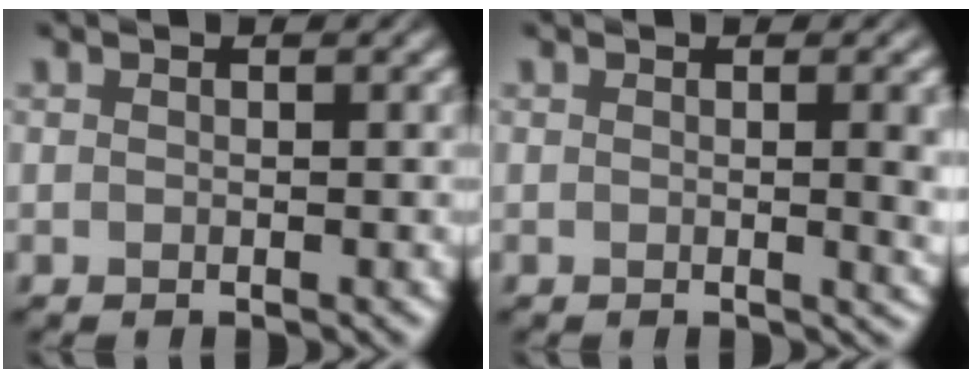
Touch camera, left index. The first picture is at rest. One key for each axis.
{"total": 4.1, "fx": 0.1, "fy": 1.3, "fz": 3.9, "tx": -0.037, "ty": 0.000, "tz": 0.002}